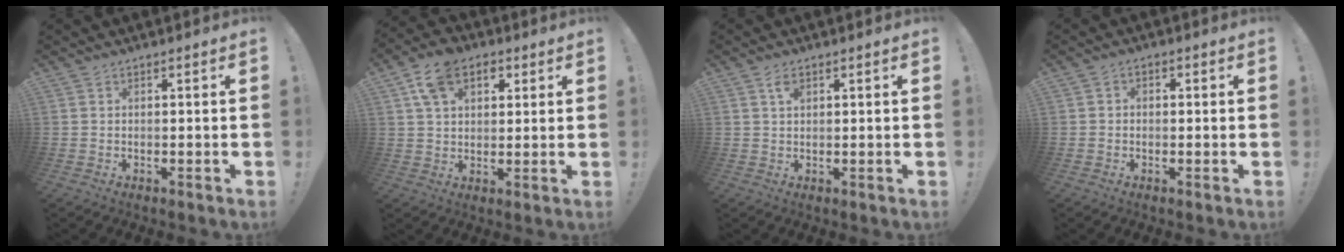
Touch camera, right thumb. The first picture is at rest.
{"total": 11.7, "force": [5.2, 8.0, 6.9], "torque": [-0.112, 0.002, 0.099]}
{"total": 2.5, "force": [1.3, 1.4, 1.6], "torque": [-0.022, -0.004, 0.021]}
{"total": 1.7, "force": [-1.0, 1.2, 0.7], "torque": [-0.012, 0.008, -0.017]}